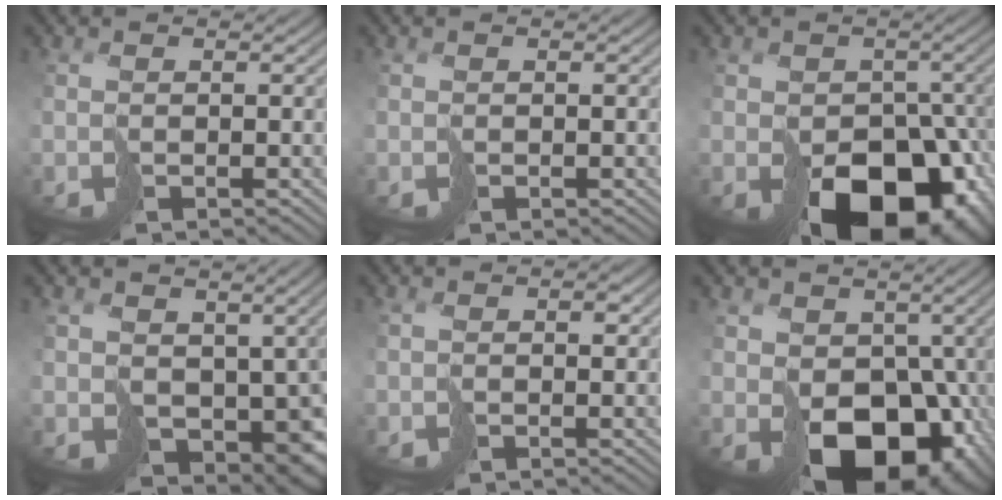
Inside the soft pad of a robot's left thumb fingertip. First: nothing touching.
{"total": 0.7, "force": [0.4, 0.6, 0.3], "torque": [-0.009, 0.001, 0.007]}
{"total": 17.5, "force": [-6.9, 11.8, 11.0], "torque": [-0.171, -0.037, -0.089]}
{"total": 11.7, "force": [-0.5, 8.1, 8.3], "torque": [-0.140, -0.045, 0.006]}
{"total": 1.1, "force": [0.2, 0.8, 0.7], "torque": [-0.012, 0.000, 0.000]}
{"total": 16.7, "force": [-3.3, 11.5, 11.6], "torque": [-0.172, -0.045, -0.035]}